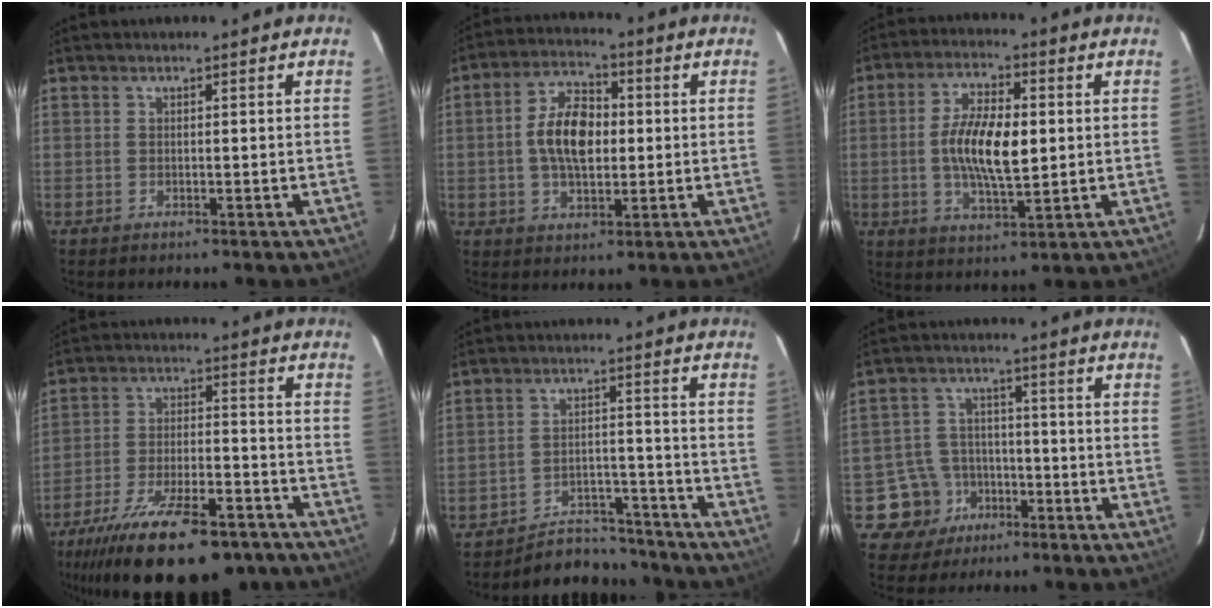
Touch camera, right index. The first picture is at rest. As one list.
[{"total": 10.2, "force": [0.2, 5.8, 8.4], "torque": [-0.157, 0.018, 0.003]}, {"total": 11.2, "force": [0.2, 4.3, 10.3], "torque": [-0.197, 0.003, 0.003]}, {"total": 25.0, "force": [-18.8, 8.4, 14.2], "torque": [-0.265, -0.039, -0.276]}, {"total": 10.3, "force": [-9.7, 3.5, 0.6], "torque": [-0.024, 0.032, -0.137]}, {"total": 9.3, "force": [-5.4, 7.6, 0.9], "torque": [-0.039, 0.030, -0.082]}]